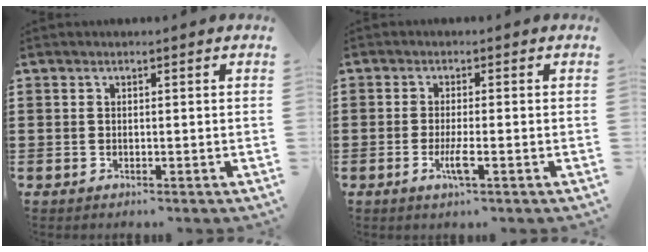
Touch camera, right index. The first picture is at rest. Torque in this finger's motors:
{"motor_torque": [1.01, 1.13, 0.27, 0.07]}